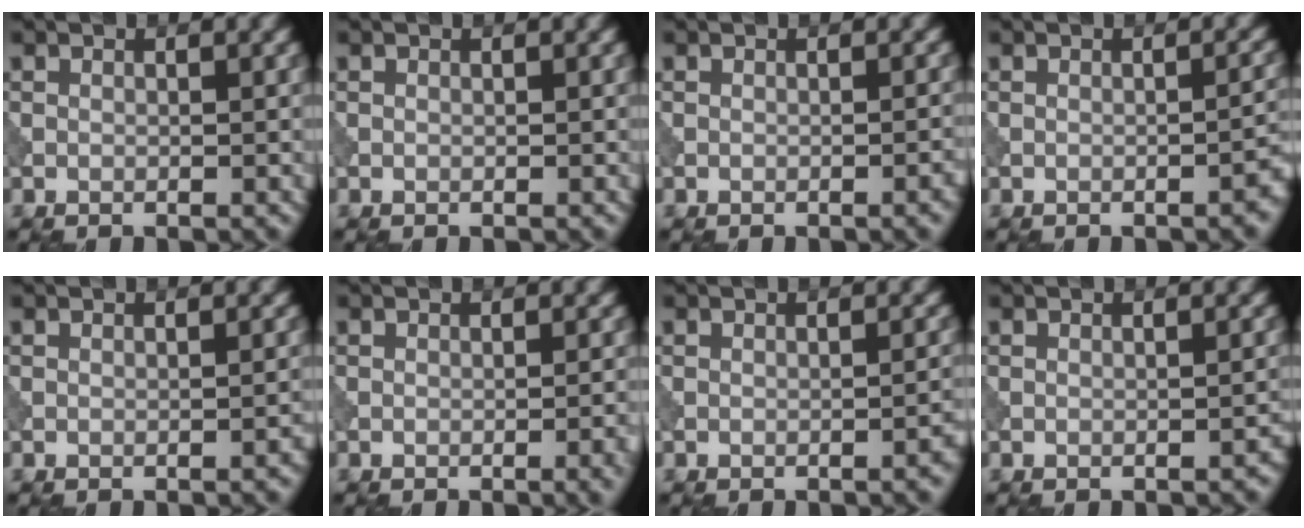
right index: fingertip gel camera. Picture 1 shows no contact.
{"total": 0.0}
{"total": 1.2, "force": [-0.5, 0.3, 1.1], "torque": [-0.011, 0.003, -0.009]}
{"total": 2.1, "force": [-1.1, 0.5, 1.7], "torque": [-0.020, 0.010, -0.017]}
{"total": 0.9, "force": [-0.5, 0.2, 0.7], "torque": [-0.009, 0.003, -0.007]}
{"total": 2.2, "force": [-0.8, 0.6, 2.0], "torque": [-0.022, 0.002, -0.012]}
{"total": 1.5, "force": [-0.7, 0.4, 1.3], "torque": [-0.014, 0.005, -0.011]}
{"total": 1.0, "force": [-0.8, 0.2, 0.5], "torque": [-0.009, 0.003, -0.010]}